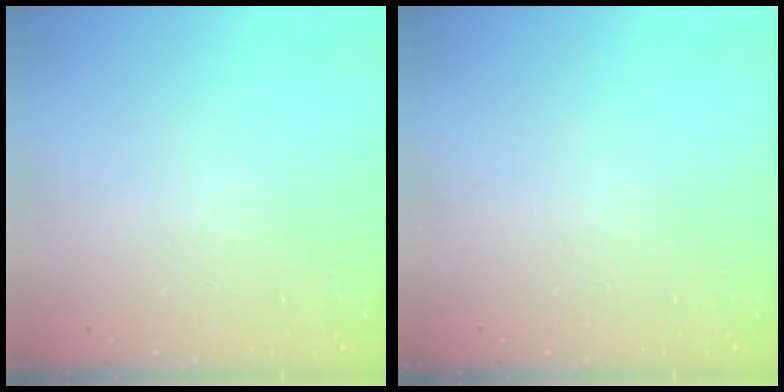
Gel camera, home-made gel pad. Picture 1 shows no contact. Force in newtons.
{"total": 0.0}